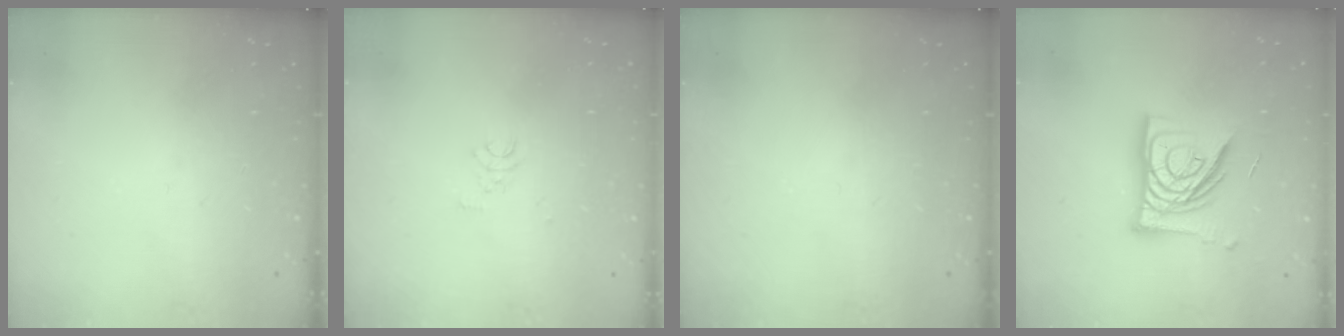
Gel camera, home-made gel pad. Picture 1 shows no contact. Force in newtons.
{"total": 2.6, "press": 2.6, "slide": 0.1}
{"total": 0.0}
{"total": 14.7, "press": 14.6, "slide": 1.7}